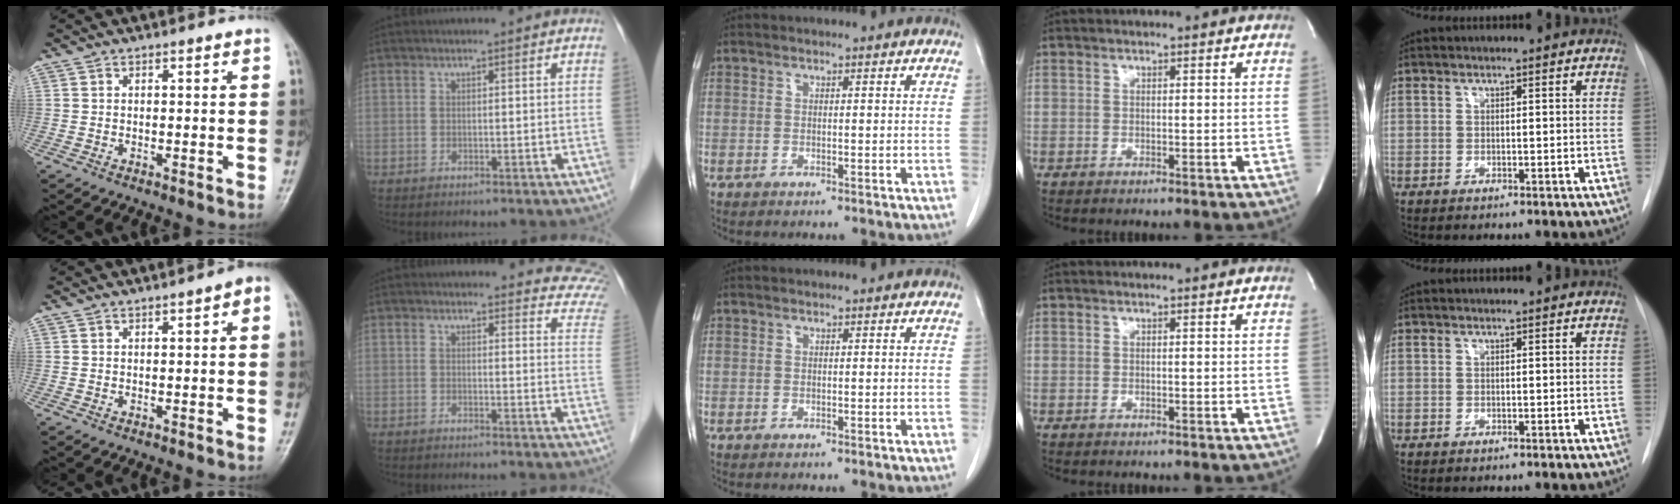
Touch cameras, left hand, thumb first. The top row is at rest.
{"thumb": {"total": 2.1, "force": [0.2, 0.6, 2.0], "torque": [-0.023, 0.010, -0.004]}, "index": {"total": 15.6, "force": [14.9, 3.5, 3.2], "torque": [0.004, -0.056, 0.129]}}